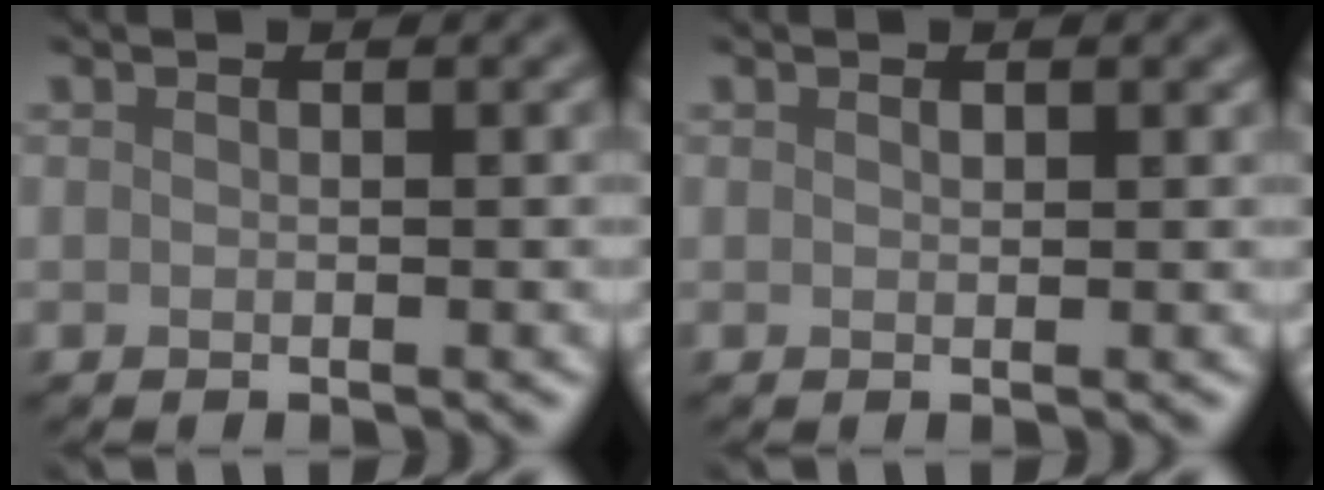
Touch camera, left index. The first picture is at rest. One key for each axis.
{"total": 0.5, "fx": 0.4, "fy": 0.2, "fz": 0.3, "tx": -0.007, "ty": -0.001, "tz": 0.006}